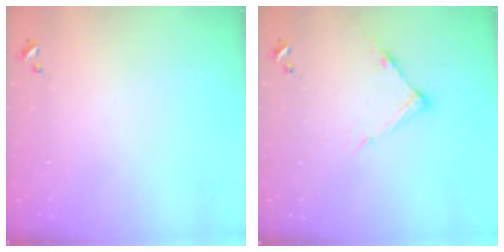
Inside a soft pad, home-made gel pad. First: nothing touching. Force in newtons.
{"total": 8.0, "press": 8.0, "slide": 0.4}